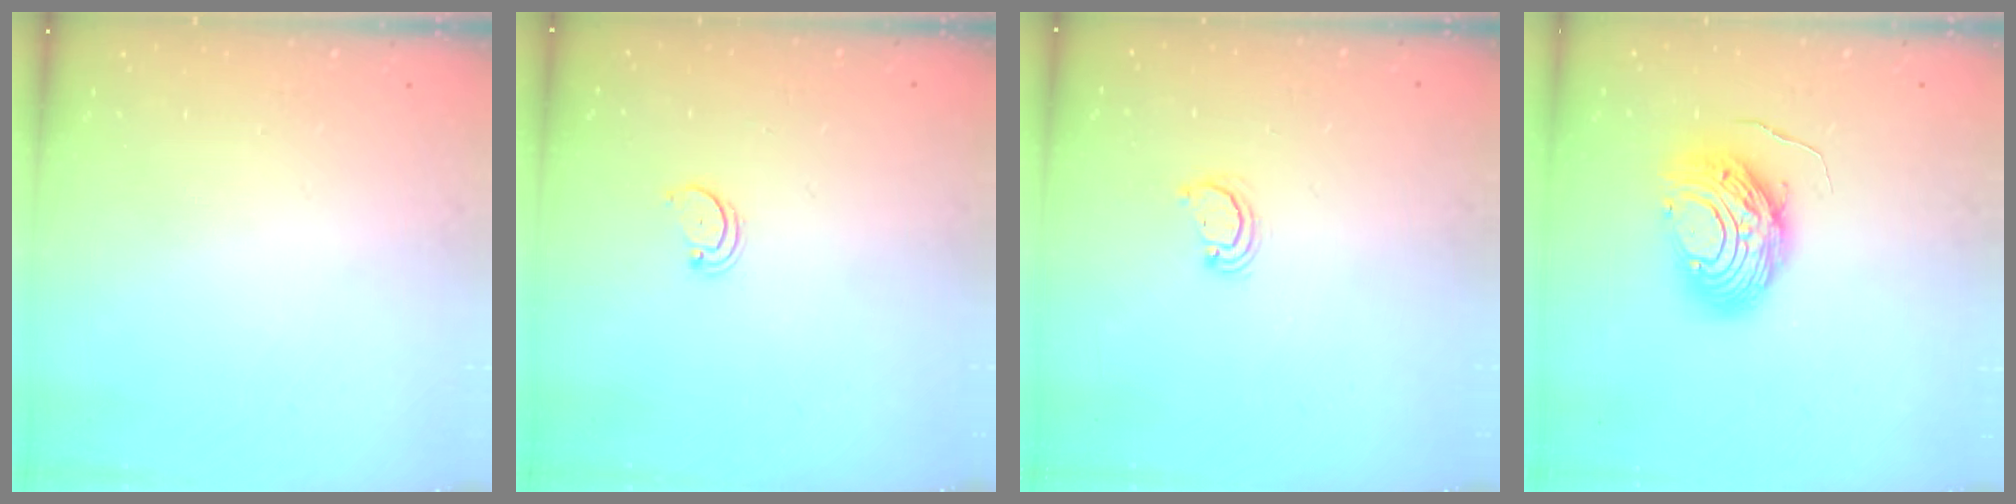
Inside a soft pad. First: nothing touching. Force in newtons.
{"total": 2.0, "press": 2.0, "slide": 0.2}
{"total": 2.6, "press": 2.6, "slide": 0.3}
{"total": 11.1, "press": 11.0, "slide": 1.0}